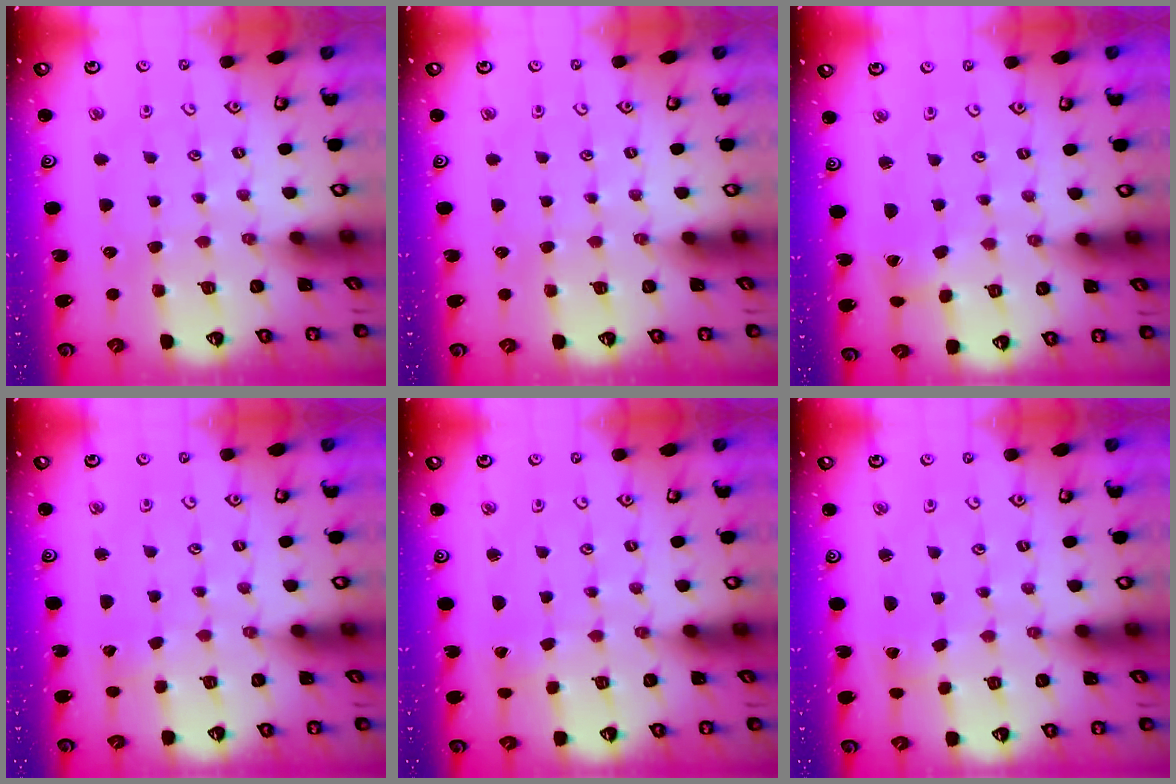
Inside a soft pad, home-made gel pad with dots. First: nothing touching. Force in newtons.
{"total": 0.0}
{"total": 2.7, "press": 2.7, "slide": 0.4}
{"total": 2.6, "press": 2.6, "slide": 0.3}
{"total": 1.2, "press": 1.2, "slide": 0.0}
{"total": 2.0, "press": 2.0, "slide": 0.1}